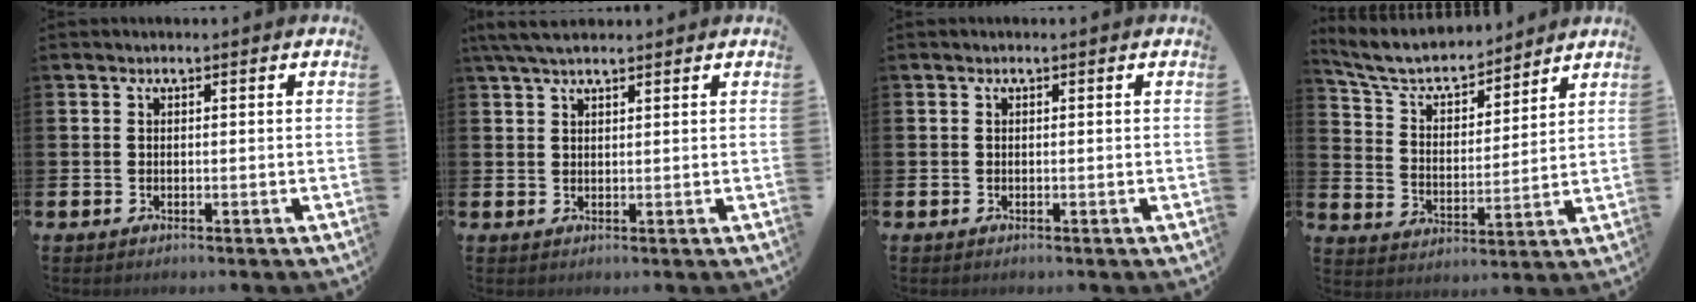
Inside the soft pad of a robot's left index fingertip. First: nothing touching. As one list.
[{"total": 4.3, "force": [3.4, 1.2, 2.3], "torque": [-0.049, -0.004, 0.063]}, {"total": 0.0}, {"total": 7.5, "force": [6.8, 2.2, 2.3], "torque": [-0.080, -0.045, 0.118]}]